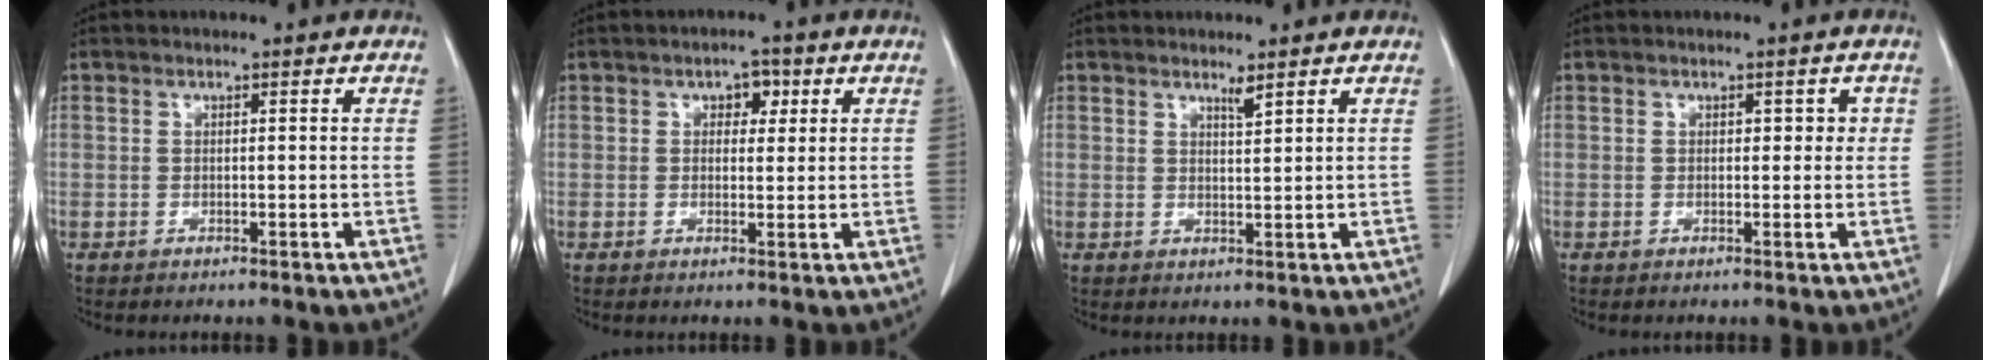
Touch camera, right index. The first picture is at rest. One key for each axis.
{"total": 2.9, "fx": 1.2, "fy": 1.9, "fz": 1.9, "tx": -0.020, "ty": 0.007, "tz": 0.016}
{"total": 1.6, "fx": 1.4, "fy": -0.1, "fz": 0.8, "tx": -0.014, "ty": -0.007, "tz": 0.025}
{"total": 2.3, "fx": 0.6, "fy": 1.5, "fz": 1.5, "tx": -0.009, "ty": 0.011, "tz": 0.007}